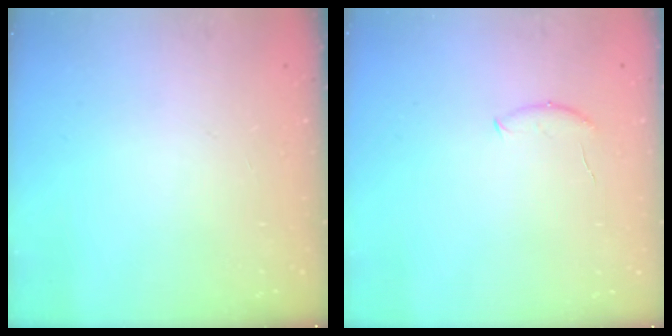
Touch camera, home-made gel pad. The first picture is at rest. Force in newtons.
{"total": 5.9, "press": 5.9, "slide": 0.9}